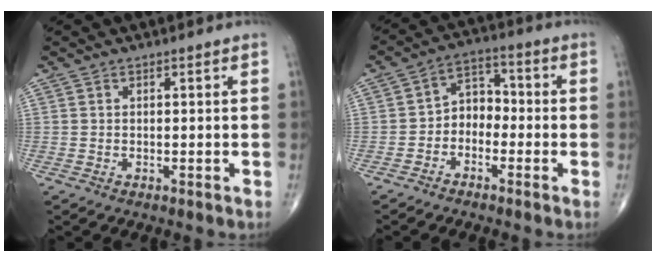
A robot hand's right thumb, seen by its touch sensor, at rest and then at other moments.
{"total": 5.9, "force": [-2.0, 4.5, 3.2], "torque": [-0.027, 0.036, -0.053]}